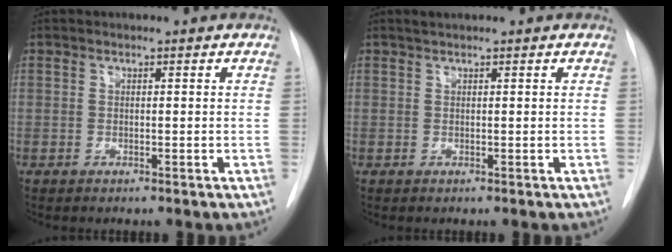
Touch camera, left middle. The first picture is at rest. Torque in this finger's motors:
{"motor_torque": [0.28, -0.25, -0.04, 0.02]}